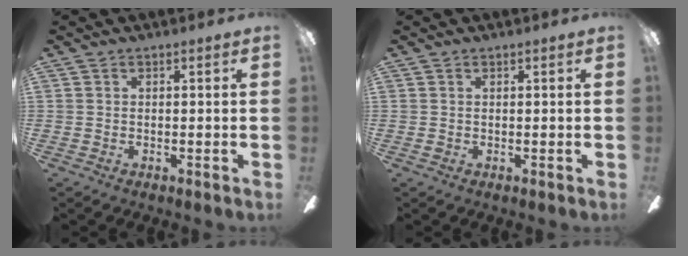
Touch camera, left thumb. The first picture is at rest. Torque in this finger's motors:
{"motor_torque": [0.06, 0.05, 0.51, -0.03, -0.01]}